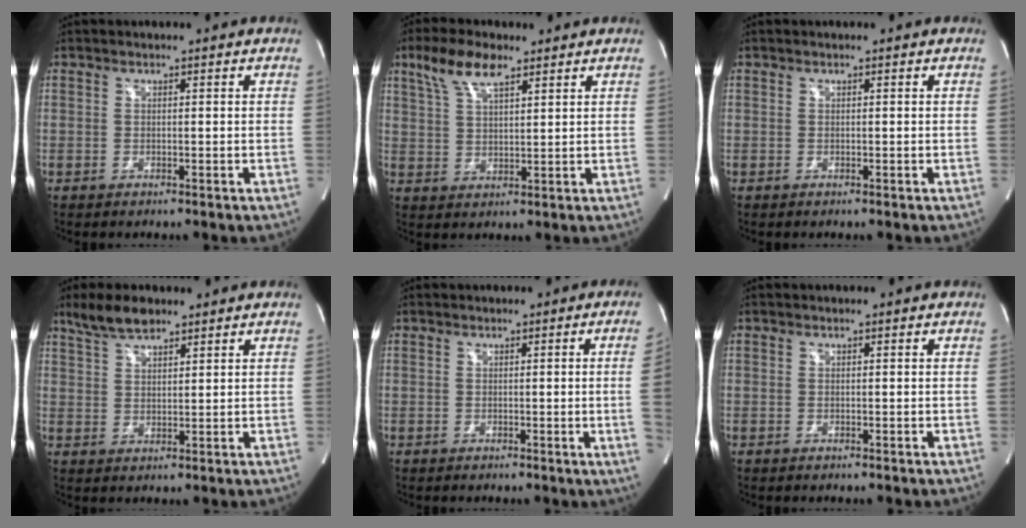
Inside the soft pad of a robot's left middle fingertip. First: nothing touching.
{"total": 7.3, "force": [4.8, 2.2, 5.1], "torque": [-0.112, 0.017, 0.096]}
{"total": 0.0}
{"total": 6.2, "force": [4.9, 1.9, 3.2], "torque": [-0.072, 0.012, 0.097]}
{"total": 4.0, "force": [-0.2, -1.7, 3.6], "torque": [-0.044, -0.007, 0.000]}
{"total": 0.0}